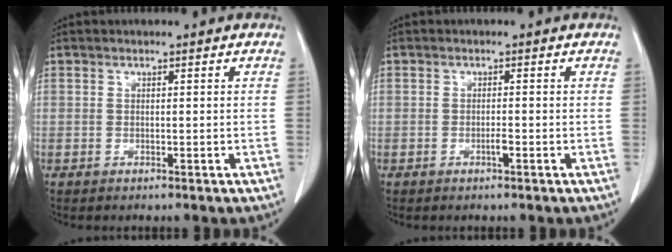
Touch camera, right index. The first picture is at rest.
{"total": 1.1, "force": [-0.6, 0.0, 0.9], "torque": [-0.021, 0.001, -0.008]}